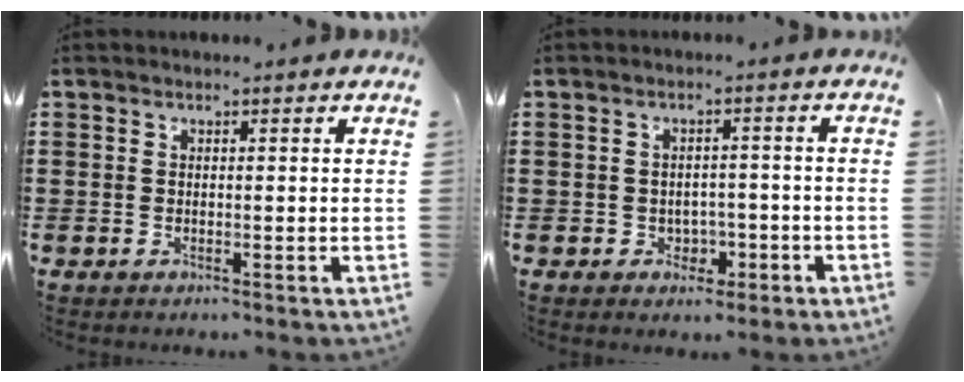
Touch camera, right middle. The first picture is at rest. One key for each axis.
{"total": 2.9, "fx": -1.7, "fy": 2.1, "fz": 1.0, "tx": -0.027, "ty": 0.006, "tz": -0.038}